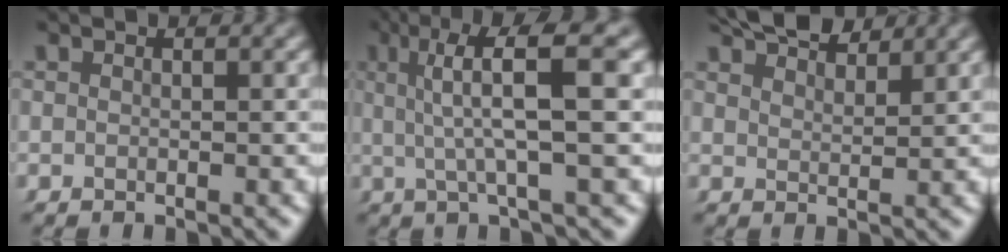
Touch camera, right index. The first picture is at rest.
{"total": 7.1, "force": [2.6, 0.9, 6.5], "torque": [-0.098, 0.018, 0.033]}
{"total": 5.0, "force": [4.3, 1.3, 2.2], "torque": [-0.034, 0.003, 0.072]}